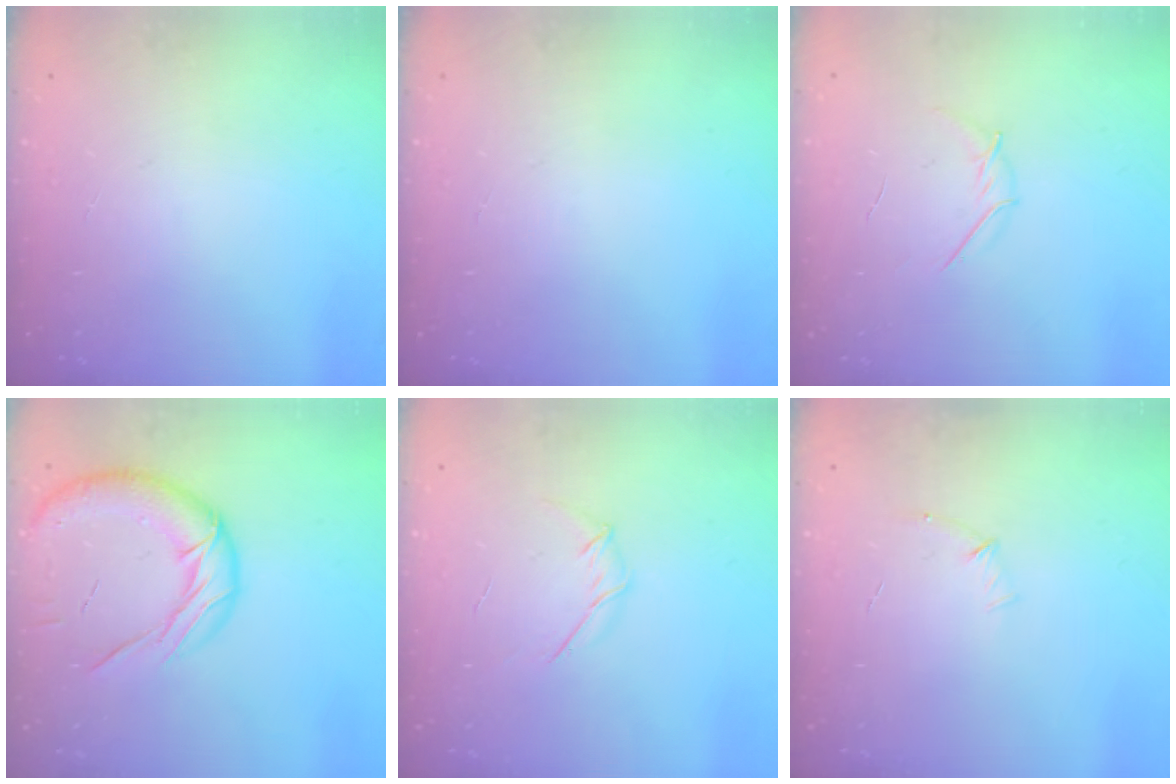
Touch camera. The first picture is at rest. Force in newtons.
{"total": 0.0}
{"total": 3.8, "press": 3.6, "slide": 1.1}
{"total": 15.9, "press": 15.7, "slide": 1.9}
{"total": 3.9, "press": 3.8, "slide": 0.9}
{"total": 4.9, "press": 4.7, "slide": 1.2}